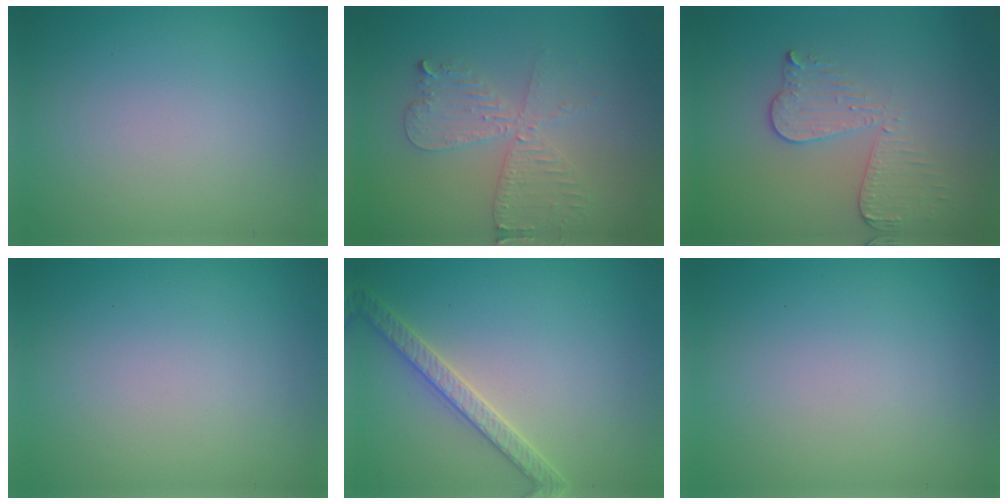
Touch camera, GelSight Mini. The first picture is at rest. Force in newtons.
{"total": 4.2, "press": 3.6, "slide": 2.2}
{"total": 3.6, "press": 3.2, "slide": 1.7}
{"total": 0.0}
{"total": 2.8, "press": 2.8, "slide": 0.6}
{"total": 0.0}